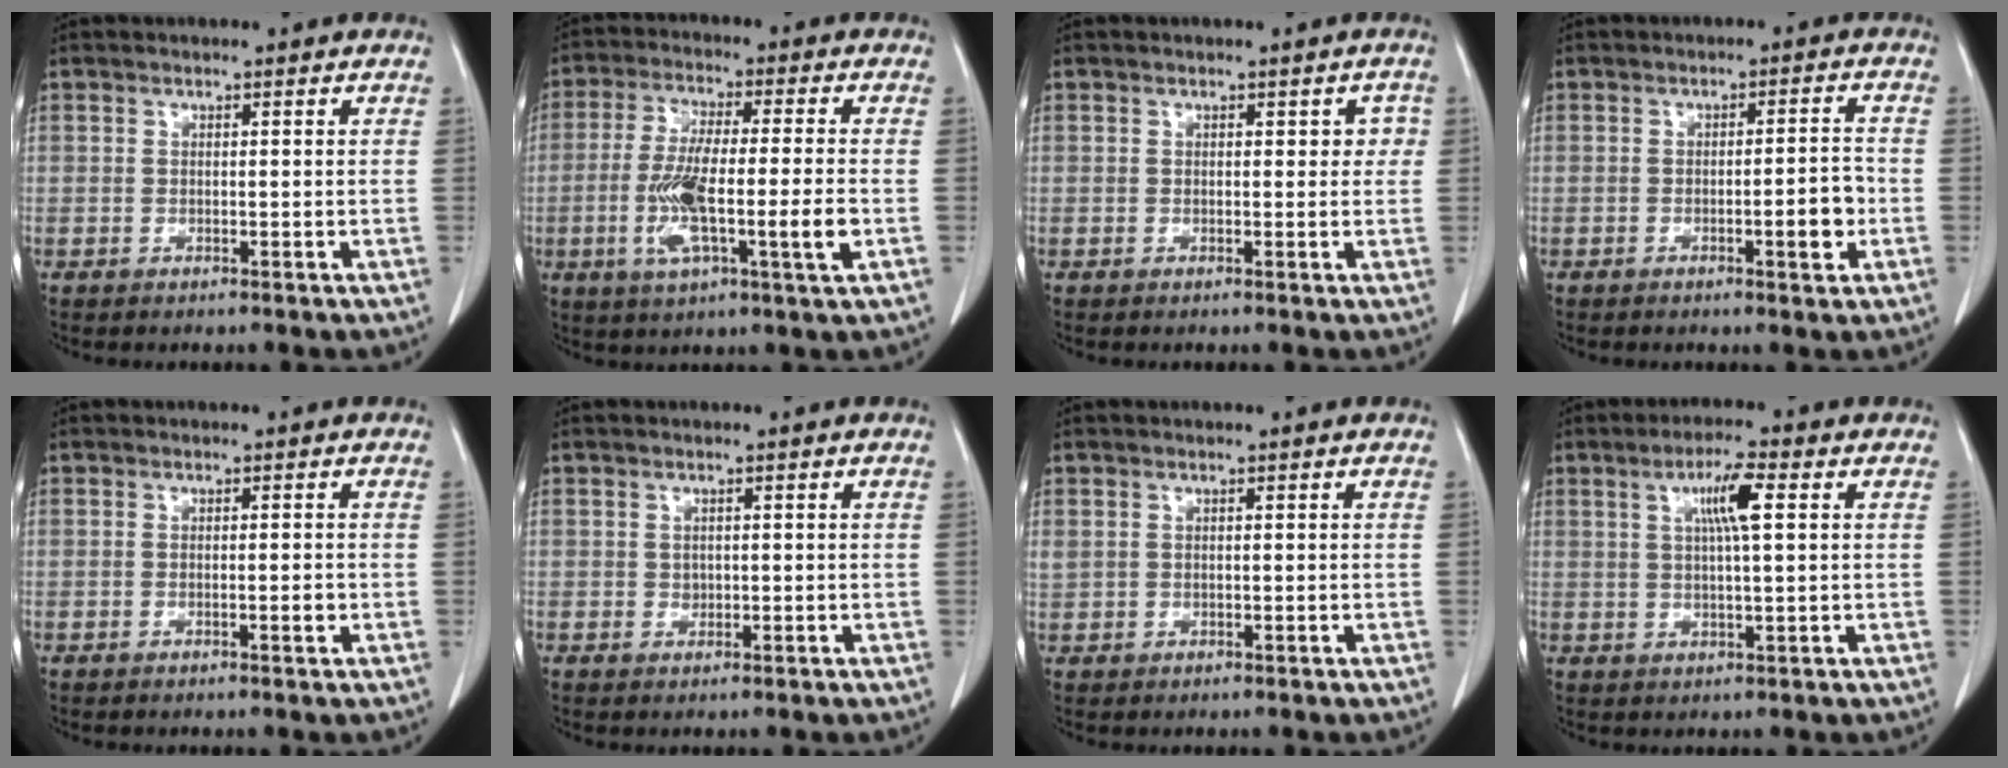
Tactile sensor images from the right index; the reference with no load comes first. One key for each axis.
{"total": 12.2, "fx": -2.7, "fy": 1.1, "fz": 11.8, "tx": -0.222, "ty": -0.009, "tz": -0.051}
{"total": 2.1, "fx": 0.4, "fy": 1.3, "fz": 1.6, "tx": -0.008, "ty": 0.014, "tz": 0.003}
{"total": 4.5, "fx": -1.4, "fy": 0.8, "fz": 4.2, "tx": -0.053, "ty": 0.003, "tz": -0.018}
{"total": 1.1, "fx": -0.3, "fy": 0.1, "fz": 1.0, "tx": -0.016, "ty": -0.001, "tz": -0.004}
{"total": 0.9, "fx": 0.1, "fy": 0.8, "fz": 0.4, "tx": -0.005, "ty": 0.001, "tz": 0.003}
{"total": 1.7, "fx": 0.6, "fy": 1.5, "fz": 0.7, "tx": -0.024, "ty": 0.015, "tz": 0.017}
{"total": 5.7, "fx": 1.8, "fy": 0.3, "fz": 5.4, "tx": -0.096, "ty": 0.005, "tz": 0.031}